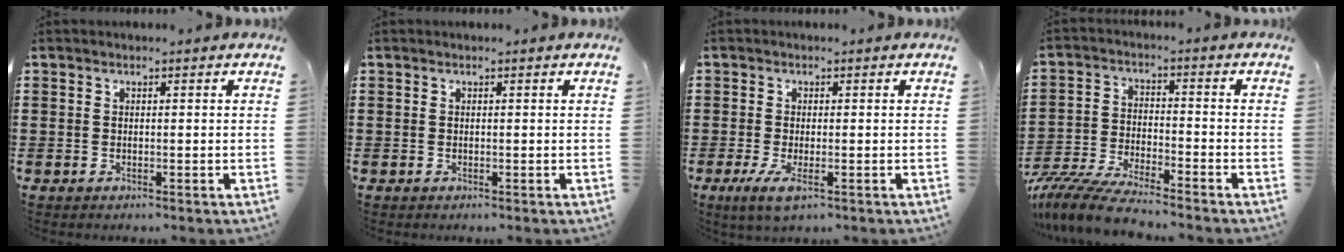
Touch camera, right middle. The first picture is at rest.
{"total": 0.0}
{"total": 2.5, "force": [-0.6, 0.7, 2.3], "torque": [-0.053, -0.009, -0.010]}
{"total": 7.5, "force": [-7.1, 0.4, 2.6], "torque": [-0.067, -0.003, -0.142]}